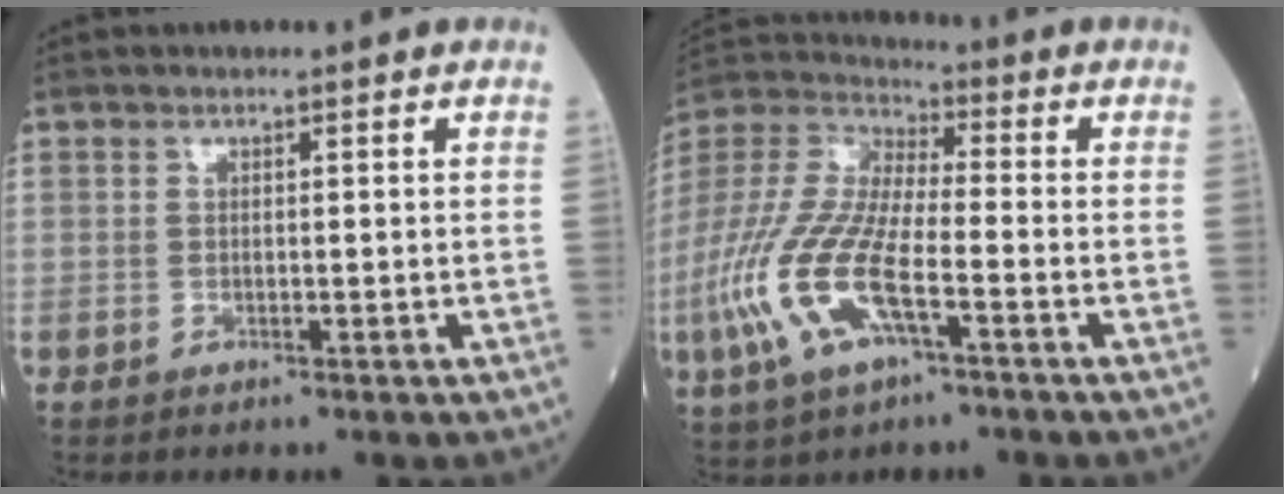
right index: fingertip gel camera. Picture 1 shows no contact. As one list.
[{"total": 15.5, "force": [-5.5, 4.6, 13.8], "torque": [-0.320, -0.013, -0.106]}]